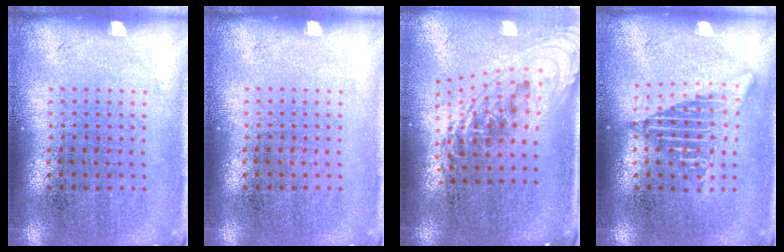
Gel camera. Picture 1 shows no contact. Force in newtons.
{"total": 0.0}
{"total": 2.3, "press": 1.7, "slide": 1.6}
{"total": 2.6, "press": 2.6, "slide": 0.3}